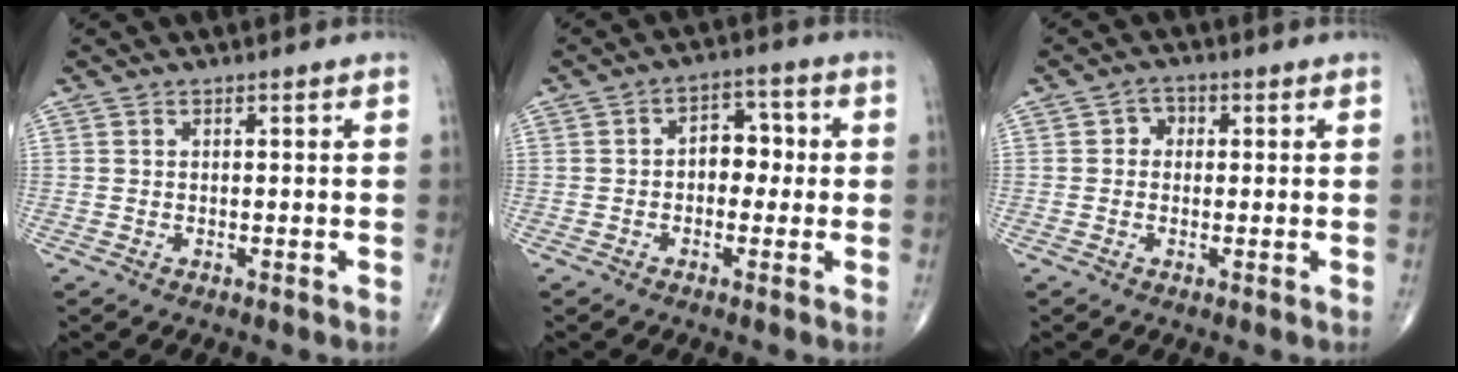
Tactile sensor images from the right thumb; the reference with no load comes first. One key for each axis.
{"total": 5.8, "fx": -0.2, "fy": 4.1, "fz": 4.1, "tx": -0.028, "ty": 0.021, "tz": -0.012}
{"total": 2.5, "fx": 0.2, "fy": 2.2, "fz": 1.2, "tx": -0.001, "ty": 0.008, "tz": -0.005}